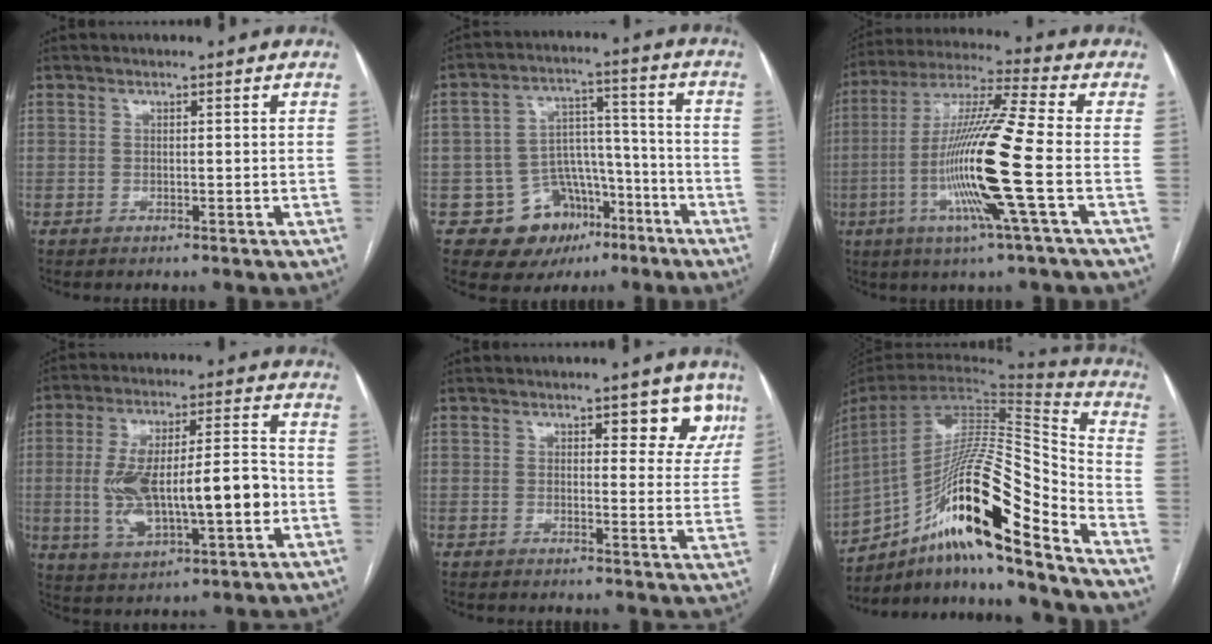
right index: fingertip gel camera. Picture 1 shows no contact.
{"total": 11.1, "force": [-5.9, 8.6, 3.7], "torque": [-0.042, 0.048, -0.080]}
{"total": 16.6, "force": [-3.9, -1.2, 16.1], "torque": [-0.319, -0.012, -0.087]}
{"total": 17.1, "force": [-2.1, 4.8, 16.3], "torque": [-0.299, 0.020, -0.023]}
{"total": 5.7, "force": [3.5, 2.5, 3.7], "torque": [-0.021, -0.004, 0.035]}
{"total": 24.2, "force": [-14.5, 2.6, 19.2], "torque": [-0.332, 0.007, -0.252]}